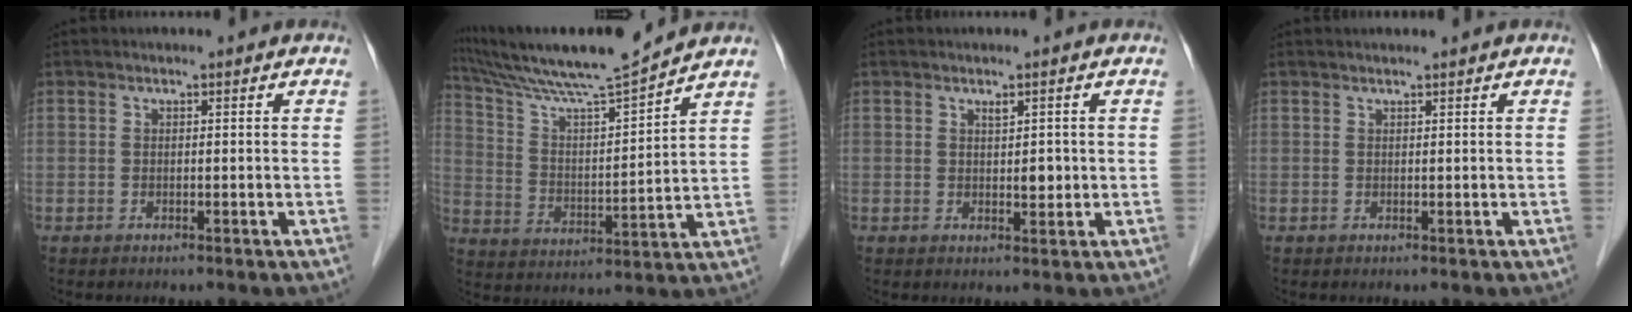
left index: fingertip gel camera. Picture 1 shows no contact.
{"total": 14.4, "force": [13.0, -1.0, 6.1], "torque": [-0.116, 0.006, 0.228]}
{"total": 2.0, "force": [0.4, 0.9, 1.7], "torque": [-0.026, -0.002, 0.009]}
{"total": 1.0, "force": [0.9, -0.1, 0.3], "torque": [-0.006, 0.008, 0.019]}